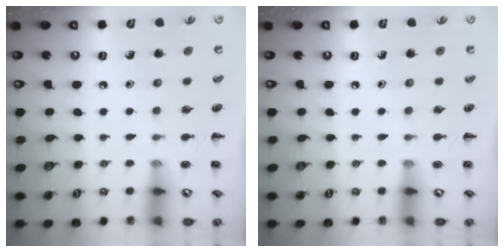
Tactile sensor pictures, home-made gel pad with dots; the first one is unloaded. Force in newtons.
{"total": 0.0}